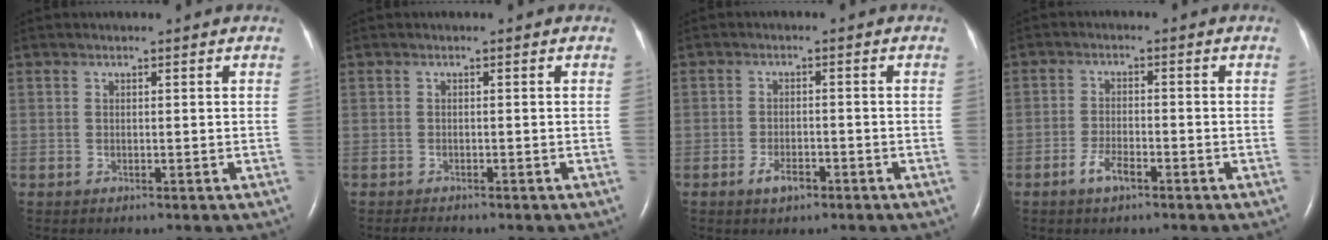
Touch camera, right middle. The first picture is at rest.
{"total": 0.9, "force": [-0.8, 0.1, 0.2], "torque": [-0.012, -0.003, -0.011]}
{"total": 3.0, "force": [-1.8, 1.3, 2.0], "torque": [-0.041, 0.001, -0.031]}
{"total": 3.3, "force": [-2.1, 1.0, 2.4], "torque": [-0.050, 0.001, -0.041]}